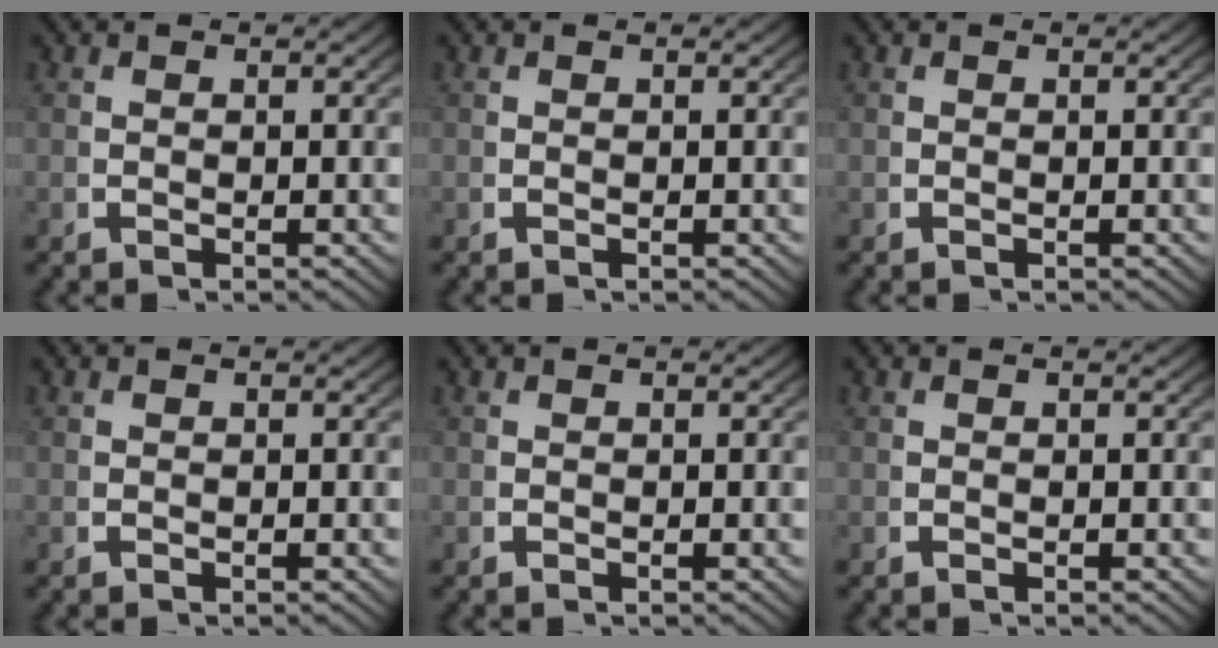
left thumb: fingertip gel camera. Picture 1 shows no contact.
{"total": 0.0}
{"total": 0.0}
{"total": 0.0}
{"total": 0.0}
{"total": 0.0}